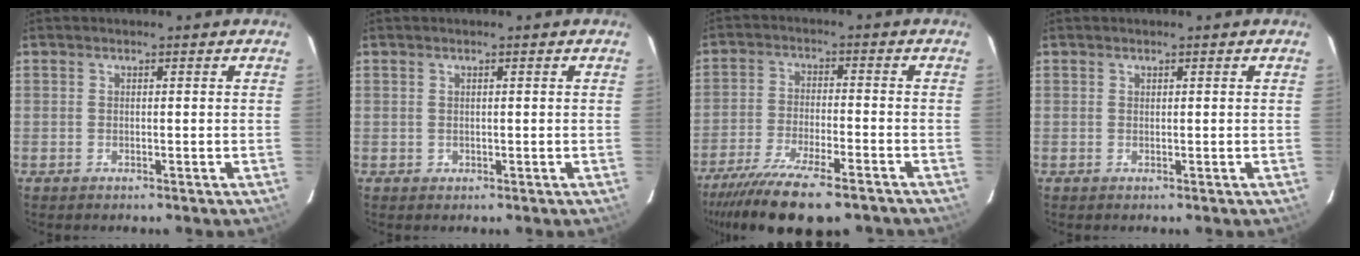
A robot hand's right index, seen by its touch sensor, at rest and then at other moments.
{"total": 0.7, "force": [0.1, 0.7, 0.1], "torque": [0.003, 0.003, 0.002]}
{"total": 17.0, "force": [-13.5, 3.9, 9.6], "torque": [-0.199, -0.041, -0.221]}
{"total": 0.0}